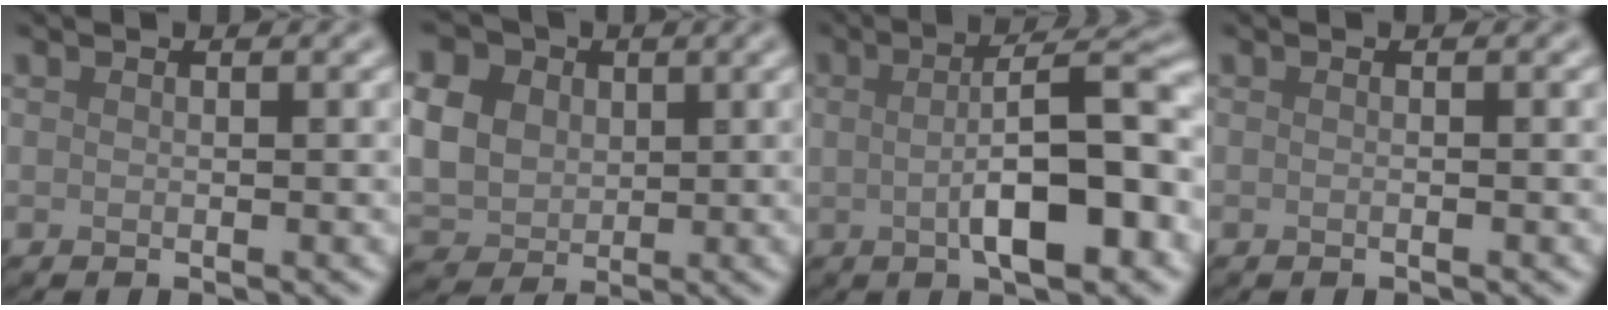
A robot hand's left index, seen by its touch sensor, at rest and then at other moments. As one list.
[{"total": 11.8, "force": [3.5, 9.5, 6.1], "torque": [-0.141, 0.026, 0.052]}, {"total": 8.9, "force": [-0.8, 2.6, 8.5], "torque": [-0.118, 0.006, -0.015]}, {"total": 0.7, "force": [-0.1, 0.3, 0.7], "torque": [-0.008, -0.004, -0.009]}]